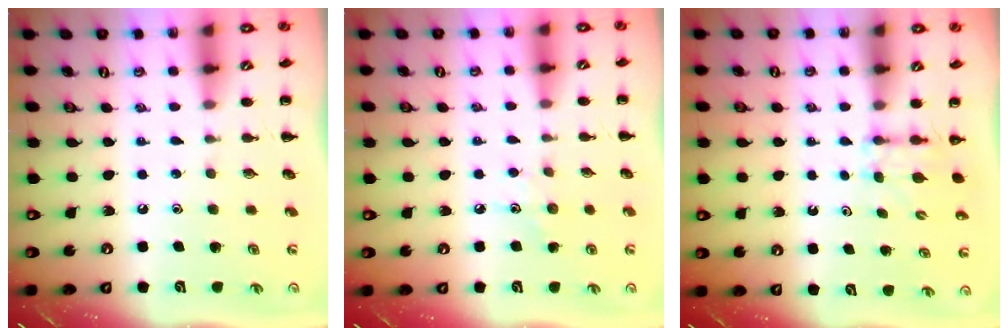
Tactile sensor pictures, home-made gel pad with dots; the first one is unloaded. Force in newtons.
{"total": 4.4, "press": 4.1, "slide": 1.6}
{"total": 2.7, "press": 2.5, "slide": 1.1}